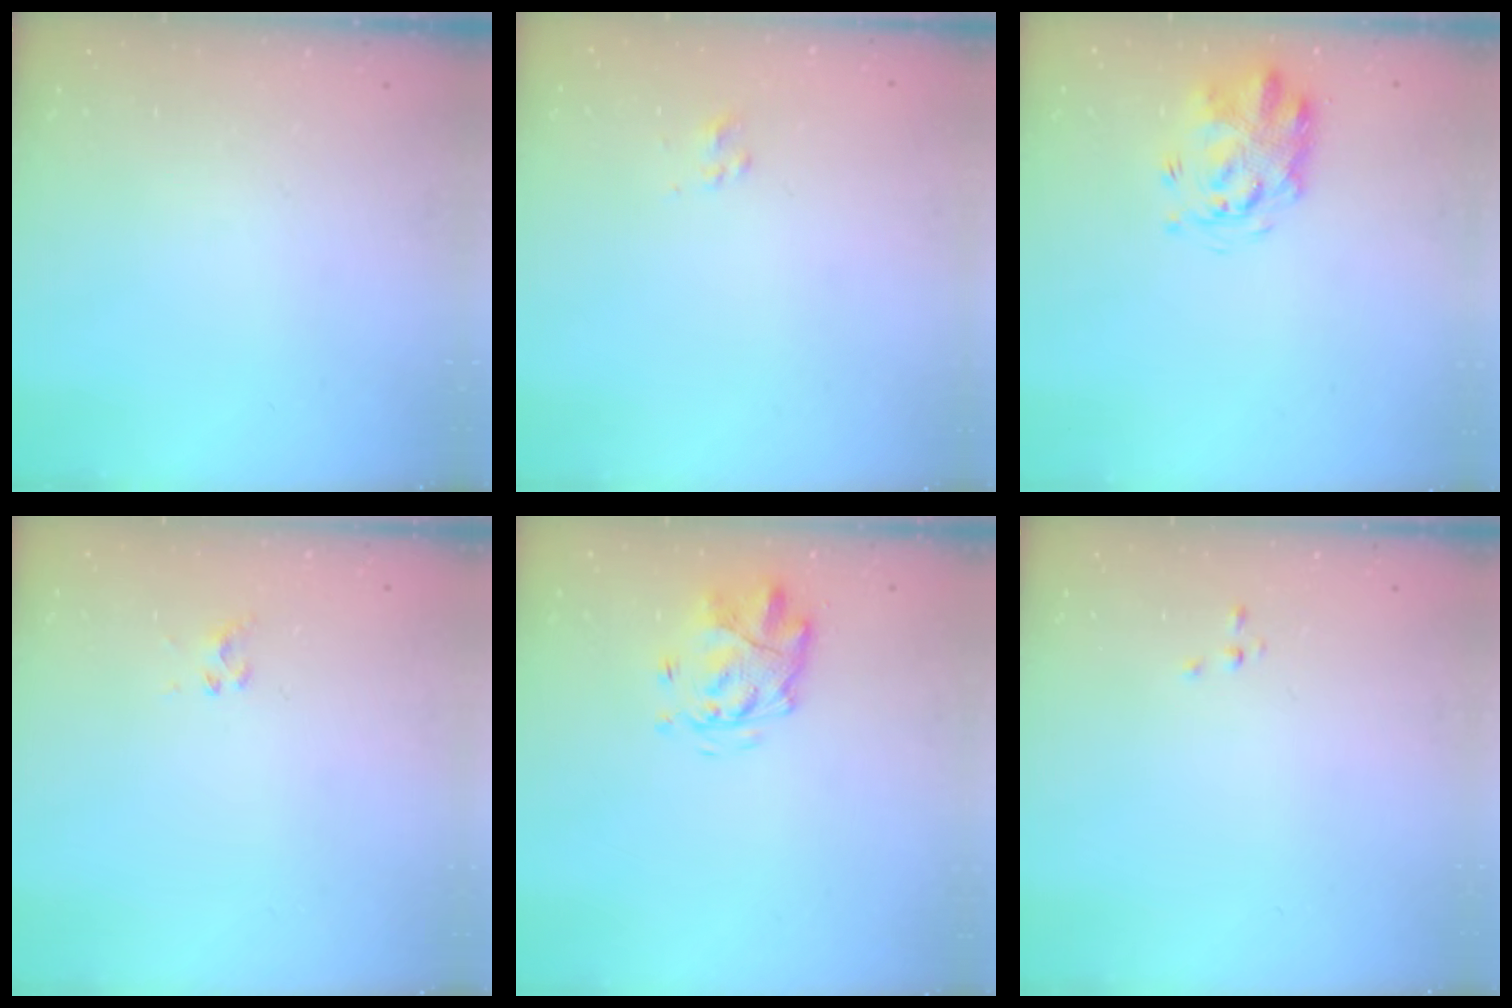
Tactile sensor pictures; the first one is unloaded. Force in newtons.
{"total": 2.5, "press": 2.4, "slide": 0.8}
{"total": 3.4, "press": 3.3, "slide": 0.7}
{"total": 2.3, "press": 2.1, "slide": 1.0}
{"total": 3.8, "press": 3.3, "slide": 1.7}
{"total": 0.0}